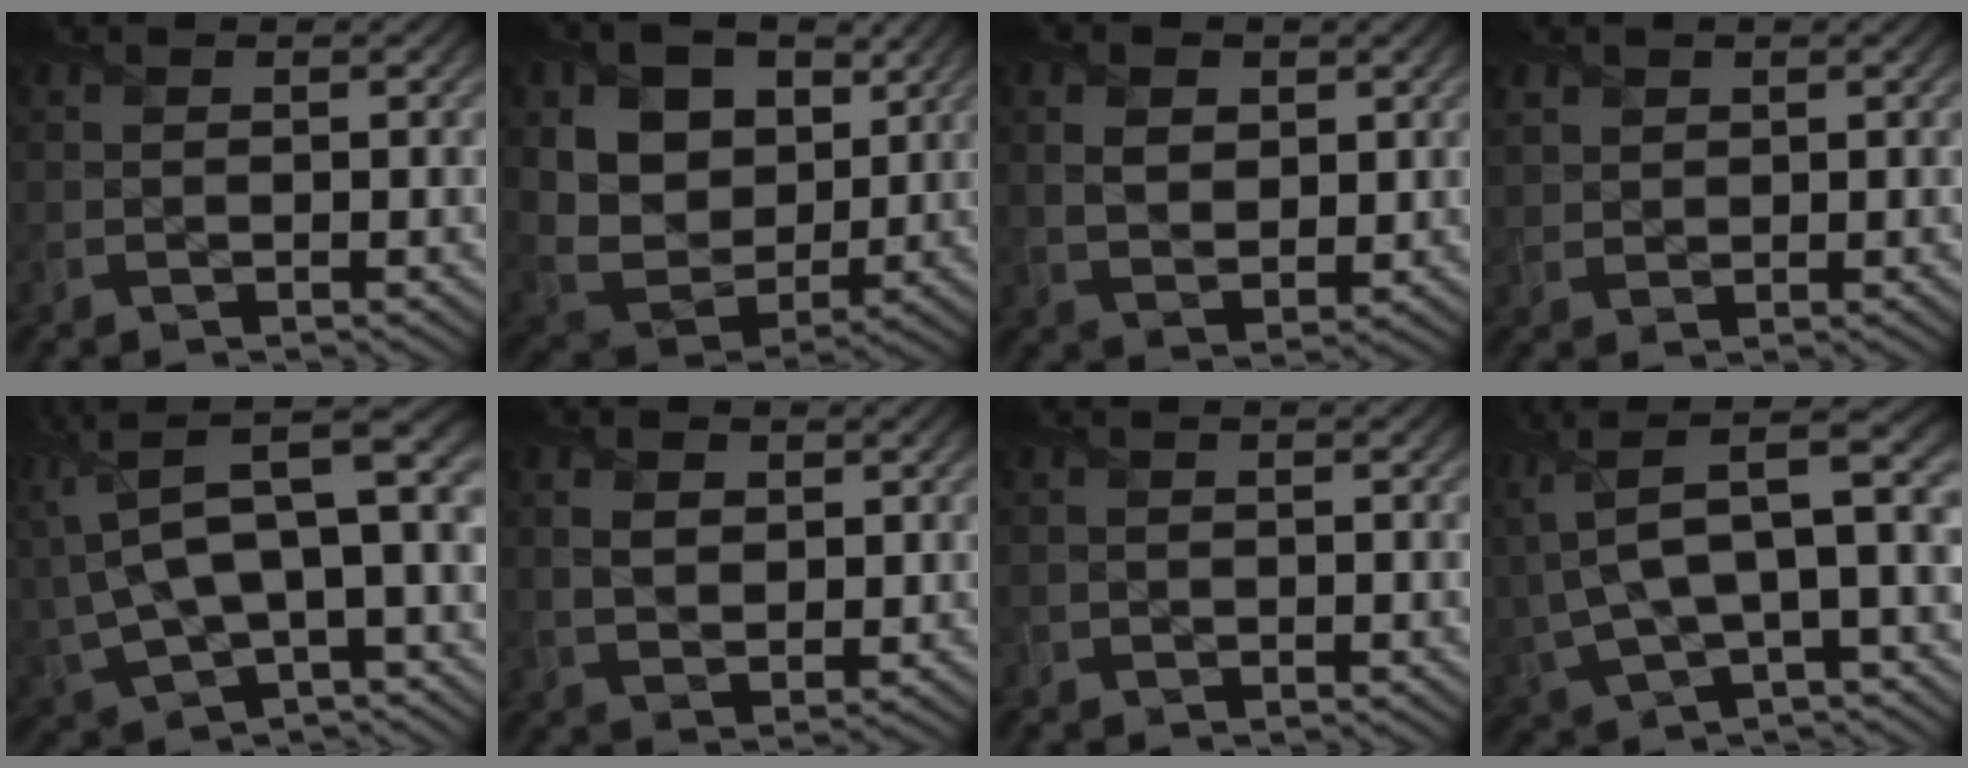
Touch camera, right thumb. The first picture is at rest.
{"total": 11.9, "force": [4.6, 8.6, 6.9], "torque": [-0.178, -0.003, 0.088]}
{"total": 4.9, "force": [1.6, 3.2, 3.3], "torque": [-0.069, -0.006, 0.032]}
{"total": 2.3, "force": [1.5, 1.7, 0.7], "torque": [-0.023, 0.001, 0.033]}
{"total": 14.6, "force": [2.4, 7.0, 12.6], "torque": [-0.292, -0.010, 0.053]}
{"total": 4.0, "force": [1.2, 2.6, 2.8], "torque": [-0.056, -0.007, 0.027]}
{"total": 0.6, "force": [-0.3, 0.5, 0.2], "torque": [-0.003, -0.004, -0.006]}
{"total": 12.1, "force": [1.5, 5.2, 10.8], "torque": [-0.261, -0.006, 0.027]}